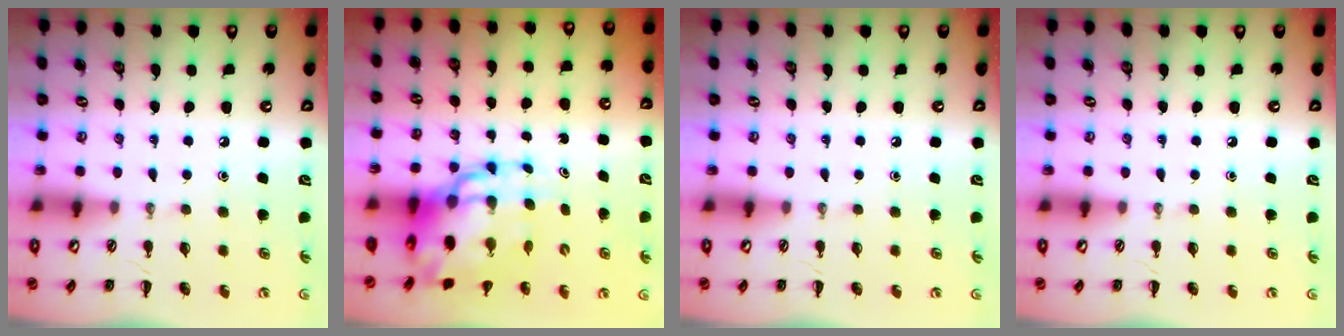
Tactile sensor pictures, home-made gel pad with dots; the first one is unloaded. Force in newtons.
{"total": 15.4, "press": 14.8, "slide": 4.2}
{"total": 0.0}
{"total": 0.0}